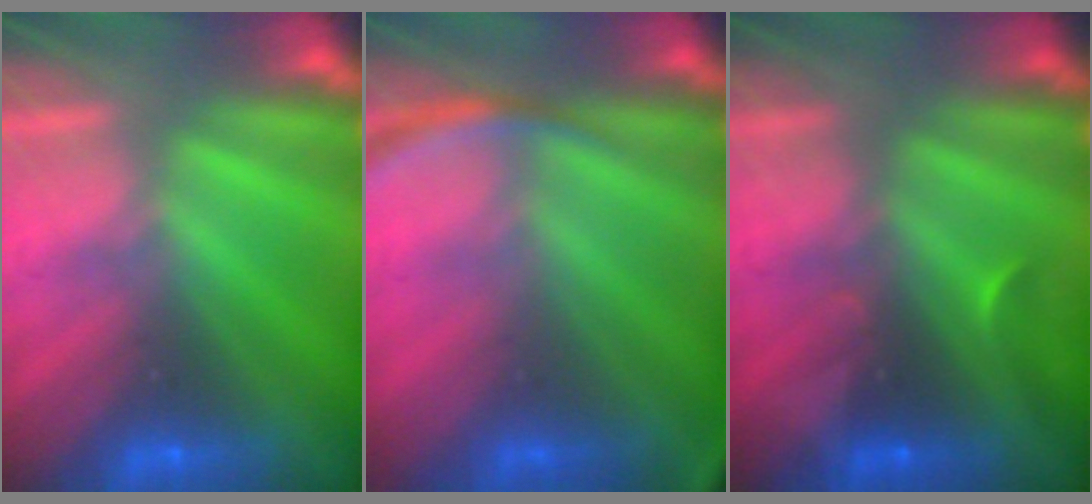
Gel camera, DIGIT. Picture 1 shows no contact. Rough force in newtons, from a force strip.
{"total": 2.6}
{"total": 3.5}